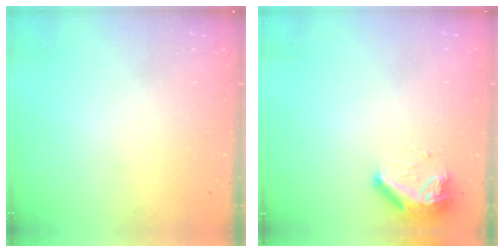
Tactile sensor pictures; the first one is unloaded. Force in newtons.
{"total": 8.3, "press": 8.3, "slide": 0.9}